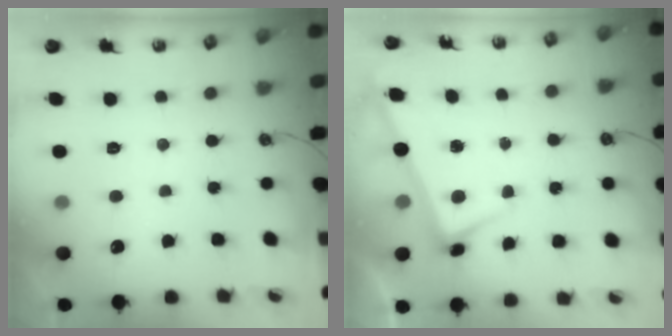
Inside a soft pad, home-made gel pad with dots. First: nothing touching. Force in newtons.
{"total": 2.8, "press": 2.7, "slide": 0.4}